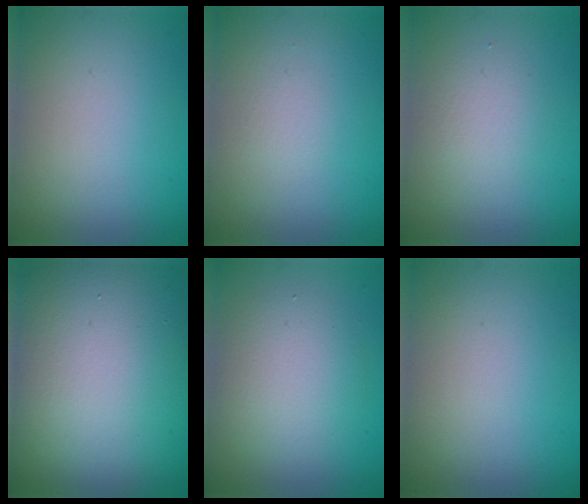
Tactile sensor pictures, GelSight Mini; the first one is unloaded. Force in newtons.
{"total": 0.0}
{"total": 2.1, "press": 2.1, "slide": 0.1}
{"total": 20.0, "press": 19.9, "slide": 1.3}
{"total": 4.0, "press": 4.0, "slide": 0.3}
{"total": 0.0}